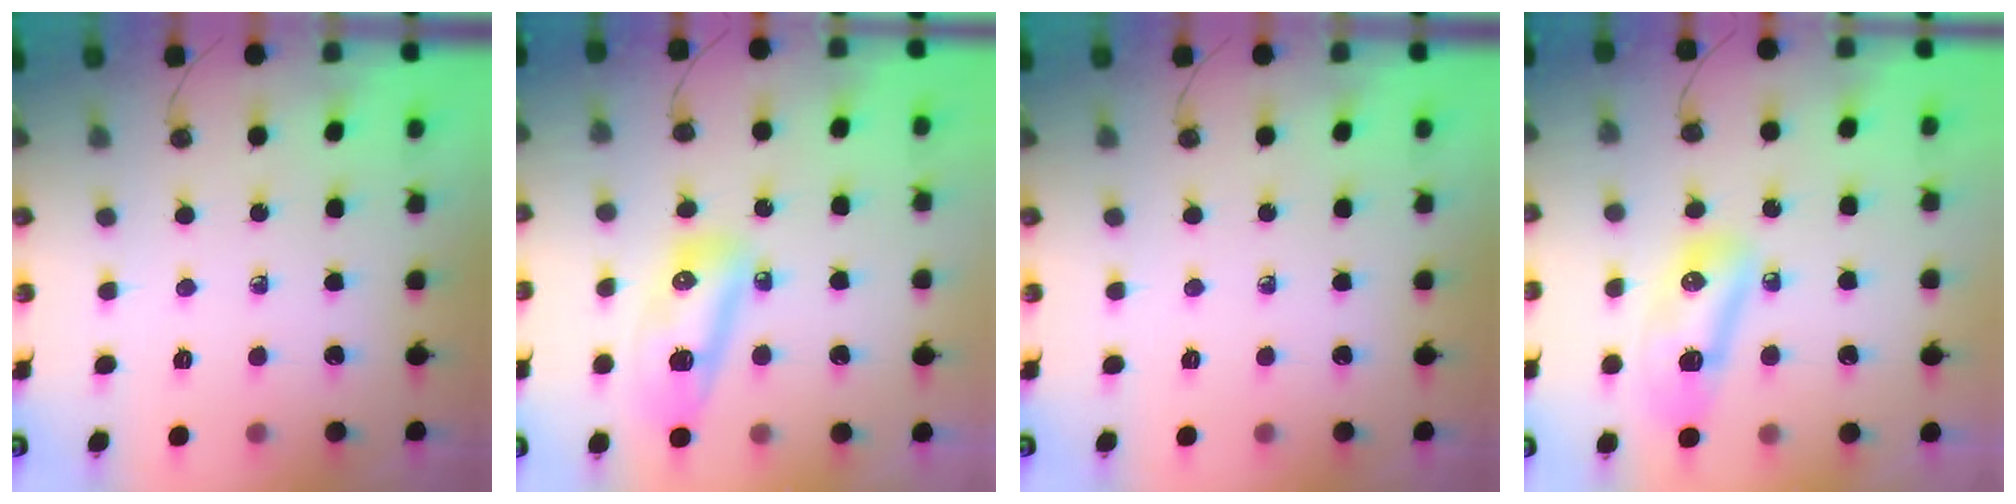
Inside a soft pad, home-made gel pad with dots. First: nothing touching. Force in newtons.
{"total": 10.0, "press": 9.9, "slide": 1.2}
{"total": 0.0}
{"total": 11.4, "press": 10.6, "slide": 4.2}